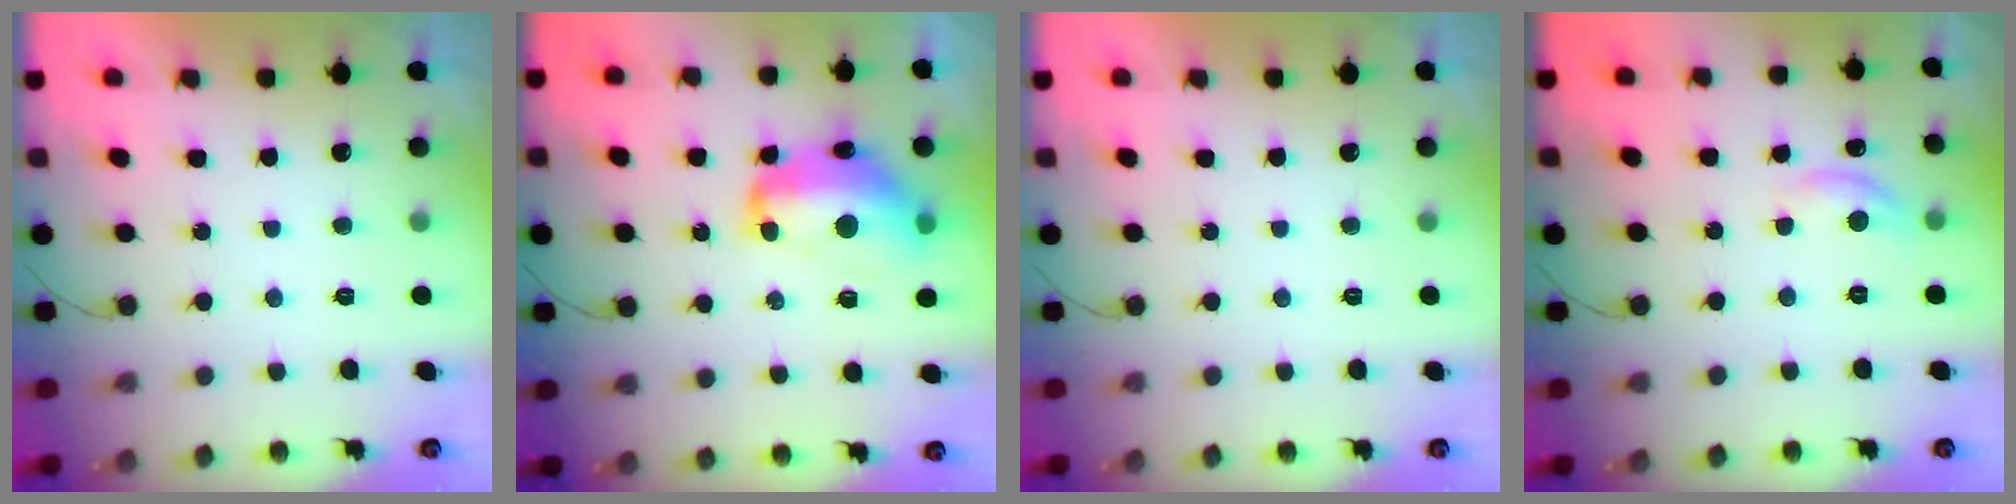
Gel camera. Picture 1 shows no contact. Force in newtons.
{"total": 14.8, "press": 14.8, "slide": 1.1}
{"total": 0.0}
{"total": 8.5, "press": 8.5, "slide": 0.5}